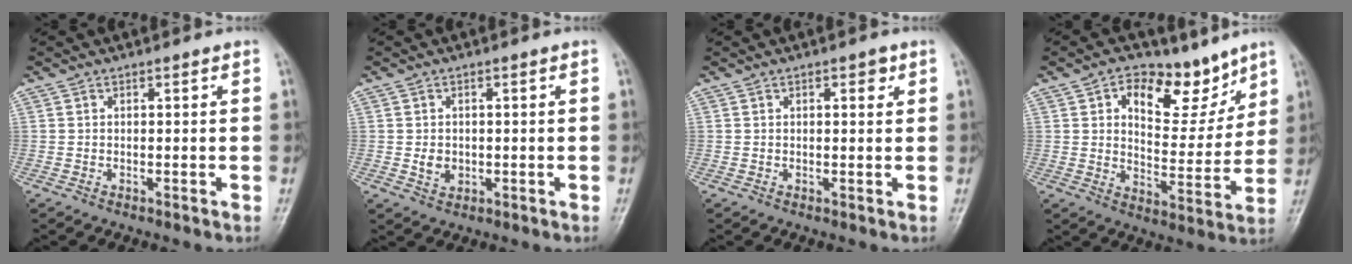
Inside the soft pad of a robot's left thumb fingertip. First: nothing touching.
{"total": 2.9, "force": [-0.2, 2.4, 1.6], "torque": [-0.018, 0.000, 0.002]}
{"total": 2.0, "force": [0.9, 0.9, 1.5], "torque": [-0.012, -0.001, 0.011]}
{"total": 14.0, "force": [8.1, 8.0, 8.1], "torque": [-0.073, -0.046, 0.128]}